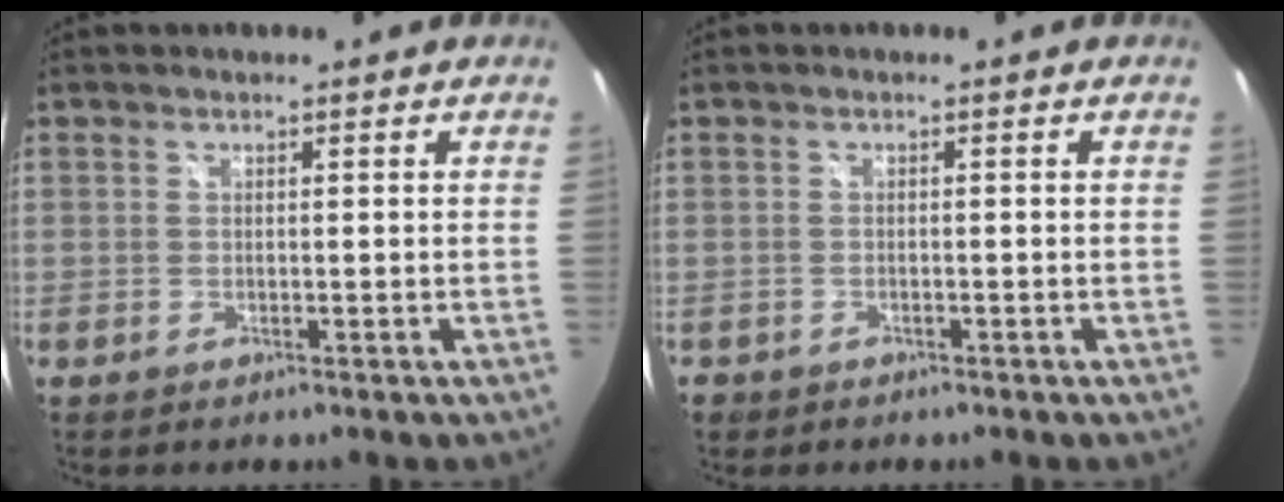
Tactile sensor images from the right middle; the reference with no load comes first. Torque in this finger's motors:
{"motor_torque": [-0.24, -0.08, -0.02, -0.01]}